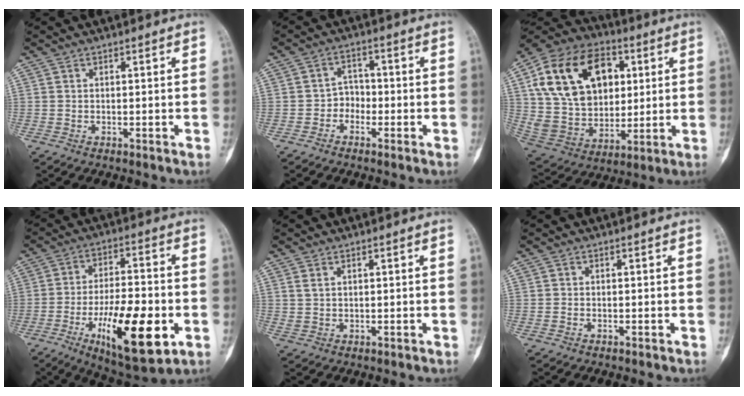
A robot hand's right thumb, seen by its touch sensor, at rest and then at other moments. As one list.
[{"total": 3.3, "force": [-1.6, 2.7, 1.0], "torque": [0.014, 0.019, -0.040]}, {"total": 25.1, "force": [7.1, 17.8, 16.3], "torque": [-0.280, 0.008, 0.131]}, {"total": 19.2, "force": [-6.3, 6.8, 16.9], "torque": [-0.264, 0.014, -0.090]}, {"total": 1.7, "force": [0.9, 1.0, 1.1], "torque": [-0.023, 0.001, 0.024]}, {"total": 0.0}]